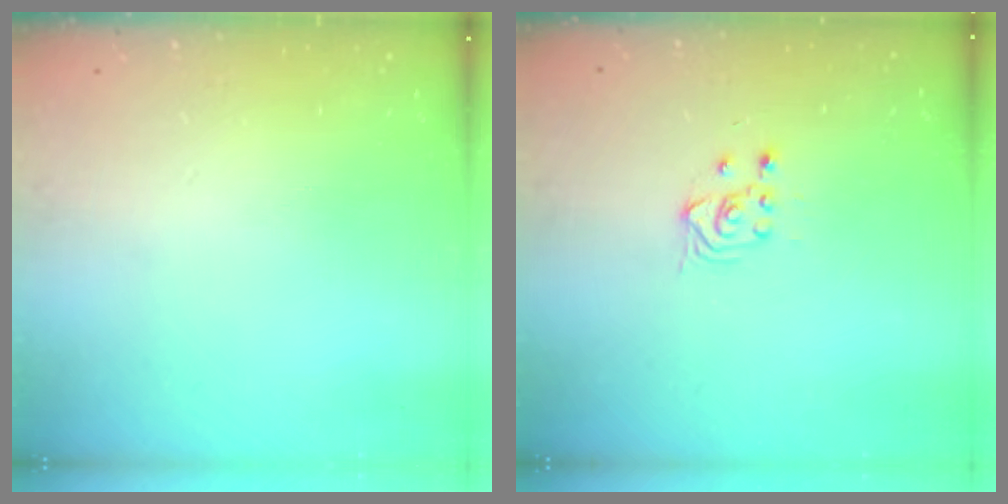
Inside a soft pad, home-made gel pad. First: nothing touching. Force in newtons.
{"total": 3.3, "press": 3.0, "slide": 1.4}